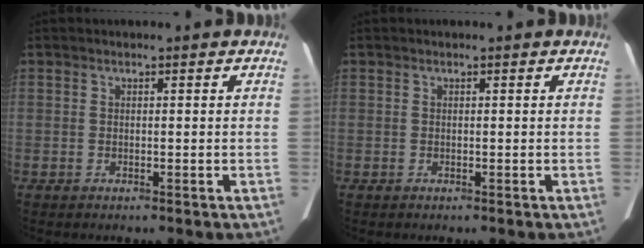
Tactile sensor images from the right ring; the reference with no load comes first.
{"total": 0.0}